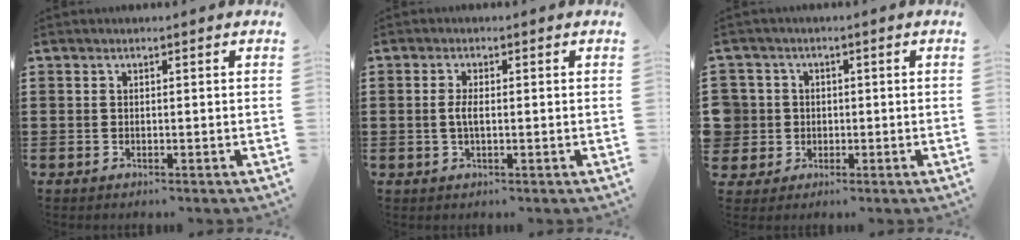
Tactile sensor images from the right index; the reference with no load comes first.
{"total": 2.4, "force": [-0.1, 0.8, 2.3], "torque": [-0.057, -0.006, -0.008]}
{"total": 4.3, "force": [-0.1, 4.2, 0.4], "torque": [-0.044, 0.006, -0.009]}